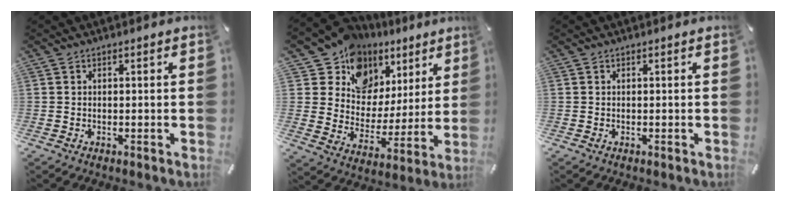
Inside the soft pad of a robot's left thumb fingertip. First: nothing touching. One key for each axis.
{"total": 12.7, "fx": 8.4, "fy": 9.4, "fz": 1.8, "tx": -0.046, "ty": -0.077, "tz": 0.154}
{"total": 0.0}